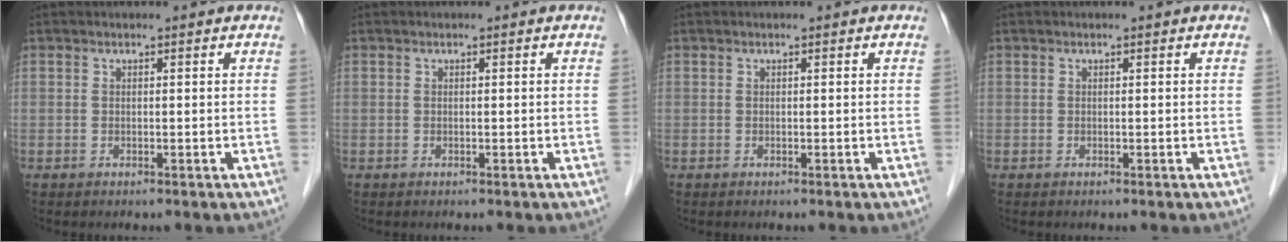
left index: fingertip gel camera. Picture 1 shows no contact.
{"total": 0.0}
{"total": 0.0}
{"total": 0.0}